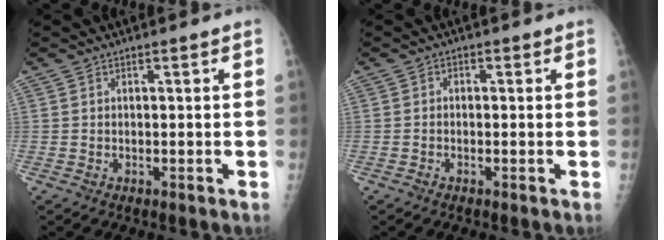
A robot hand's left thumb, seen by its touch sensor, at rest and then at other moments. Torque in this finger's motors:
{"motor_torque": [-0.21, 0.00, -0.15, -0.08, -0.02]}